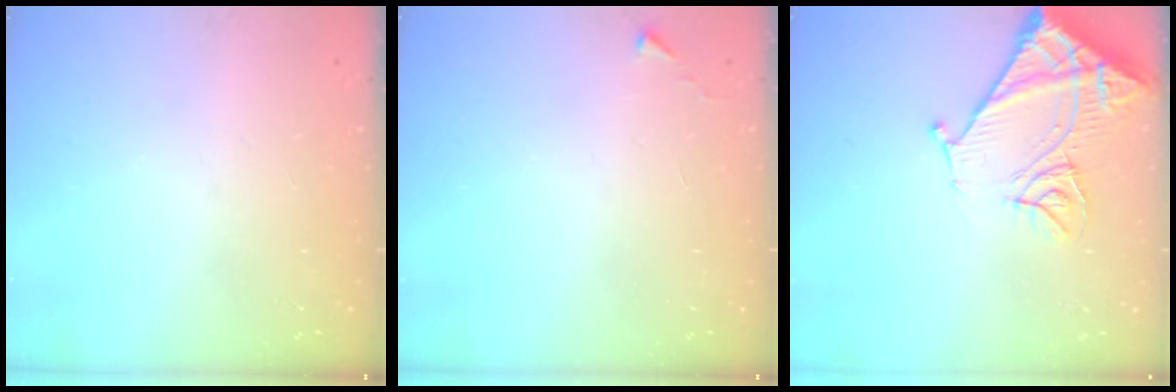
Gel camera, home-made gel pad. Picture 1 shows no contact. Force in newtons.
{"total": 2.7, "press": 2.6, "slide": 0.4}
{"total": 14.3, "press": 14.2, "slide": 1.8}